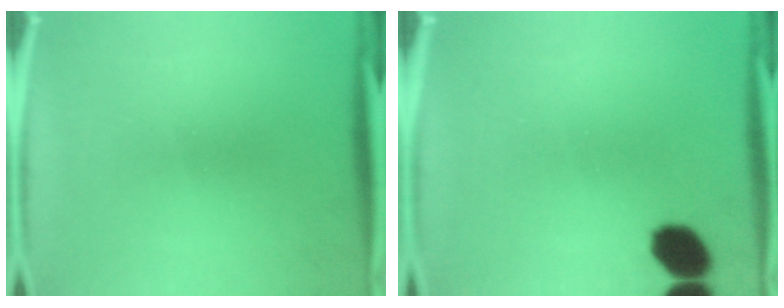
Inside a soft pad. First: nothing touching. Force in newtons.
{"total": 7.1}